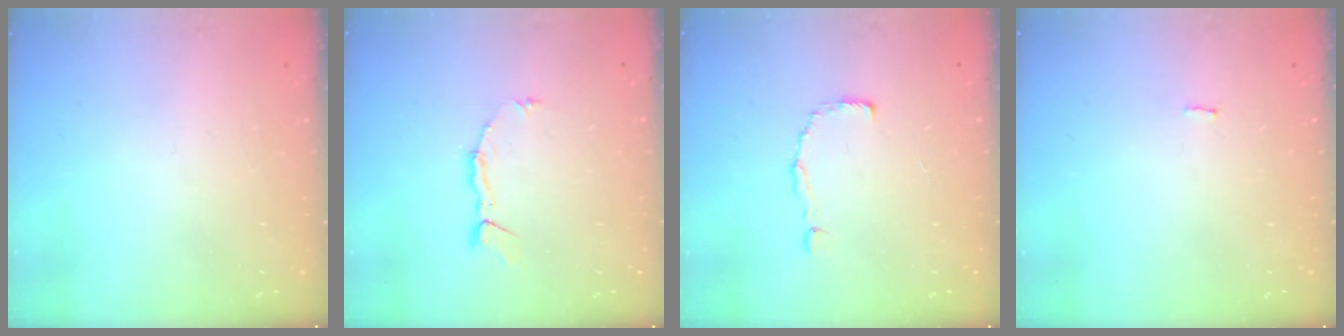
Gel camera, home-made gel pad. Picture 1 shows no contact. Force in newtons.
{"total": 3.7, "press": 3.7, "slide": 0.2}
{"total": 2.0, "press": 2.0, "slide": 0.1}
{"total": 1.4, "press": 1.3, "slide": 0.1}